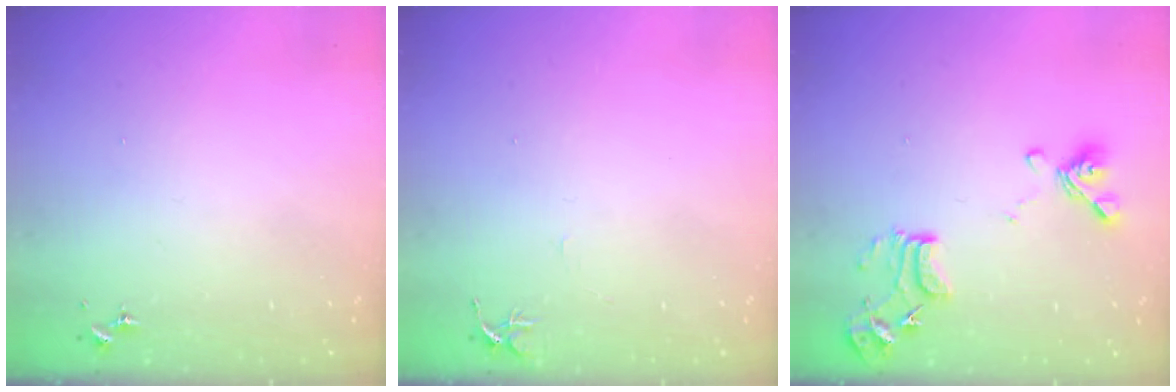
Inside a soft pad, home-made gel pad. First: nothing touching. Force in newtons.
{"total": 5.6, "press": 5.6, "slide": 0.5}
{"total": 14.0, "press": 13.9, "slide": 1.5}